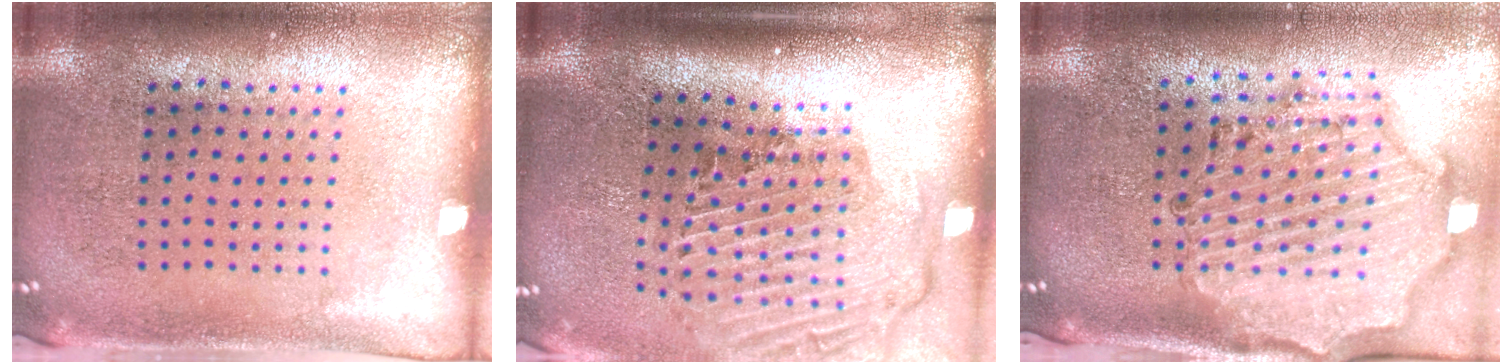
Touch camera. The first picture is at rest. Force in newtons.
{"total": 2.9, "press": 2.0, "slide": 2.1}
{"total": 2.2, "press": 2.1, "slide": 0.6}